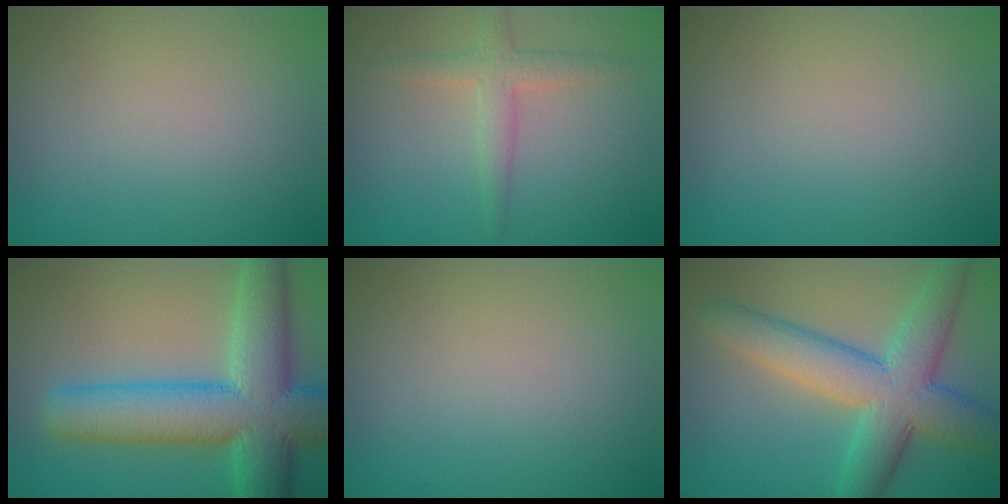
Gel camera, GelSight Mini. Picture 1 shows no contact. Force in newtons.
{"total": 2.6, "press": 2.6, "slide": 0.0}
{"total": 0.0}
{"total": 11.9, "press": 11.9, "slide": 0.3}
{"total": 0.0}
{"total": 8.6, "press": 8.6, "slide": 0.3}